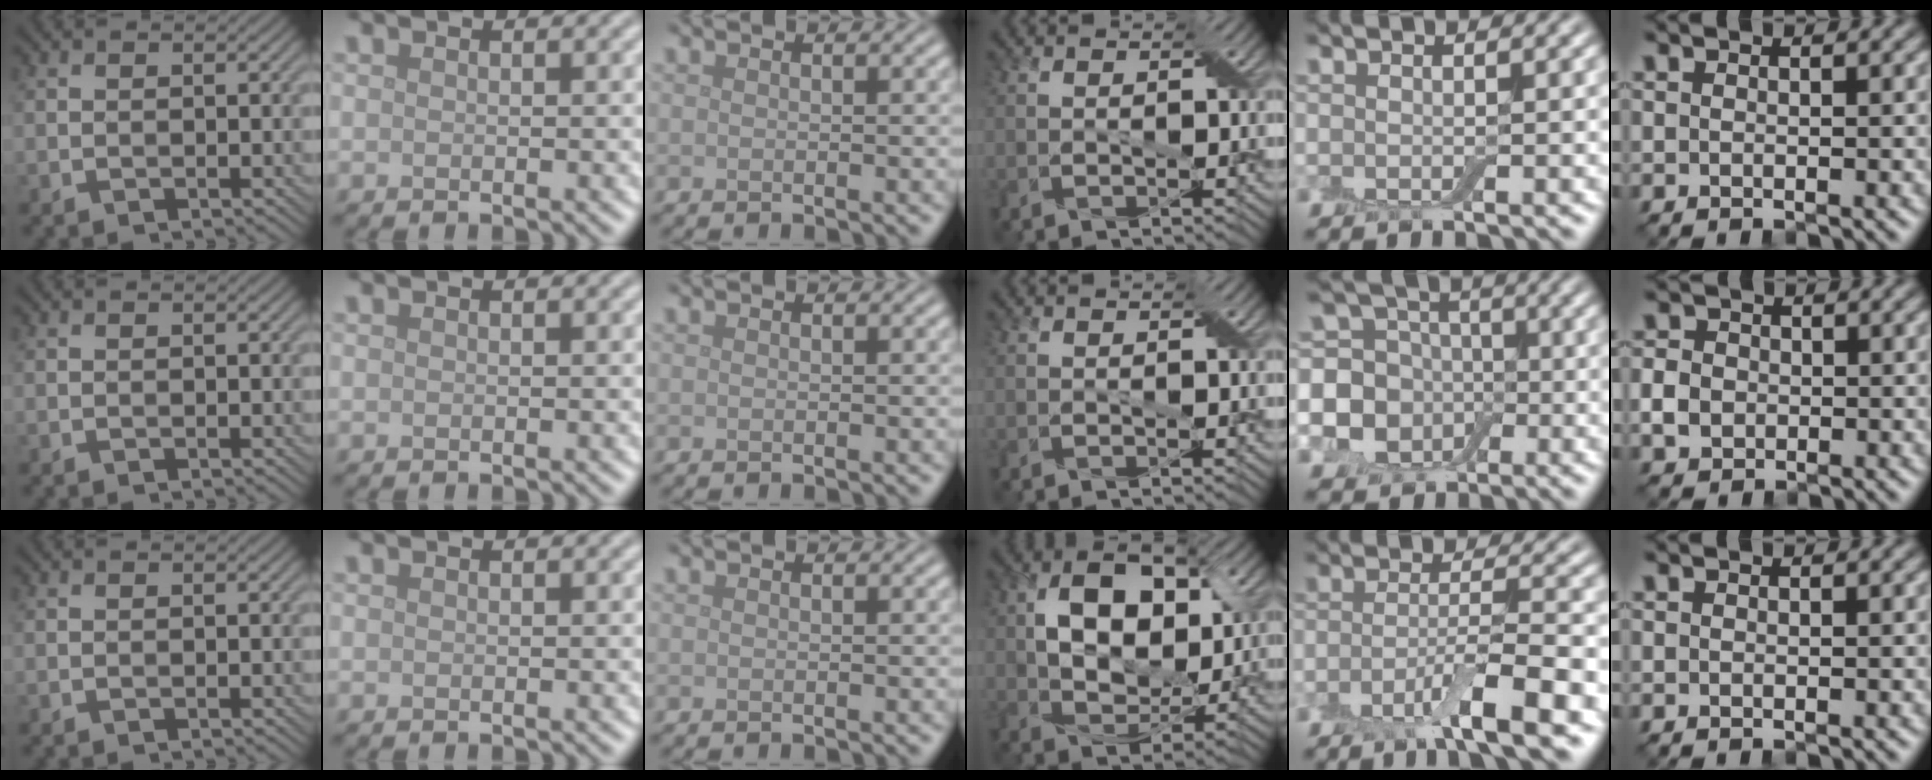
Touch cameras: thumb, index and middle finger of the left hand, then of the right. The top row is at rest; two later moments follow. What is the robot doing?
{"motion": "wipe", "object": "dish"}